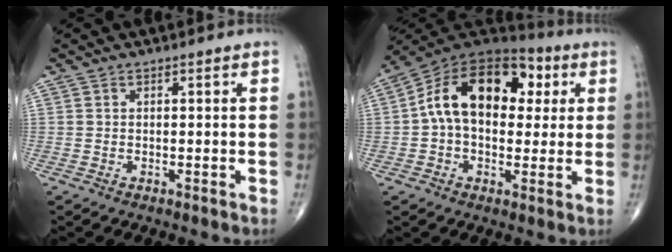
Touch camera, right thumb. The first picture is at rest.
{"total": 18.7, "force": [3.2, 12.2, 13.9], "torque": [-0.195, 0.033, 0.042]}